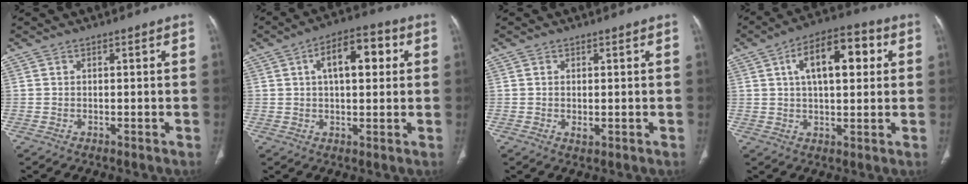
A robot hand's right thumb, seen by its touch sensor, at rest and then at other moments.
{"total": 10.8, "force": [2.8, 5.2, 9.1], "torque": [-0.124, 0.020, 0.038]}
{"total": 1.6, "force": [-0.1, 0.9, 1.3], "torque": [-0.025, -0.005, 0.001]}
{"total": 13.5, "force": [3.7, 6.4, 11.3], "torque": [-0.163, 0.019, 0.053]}